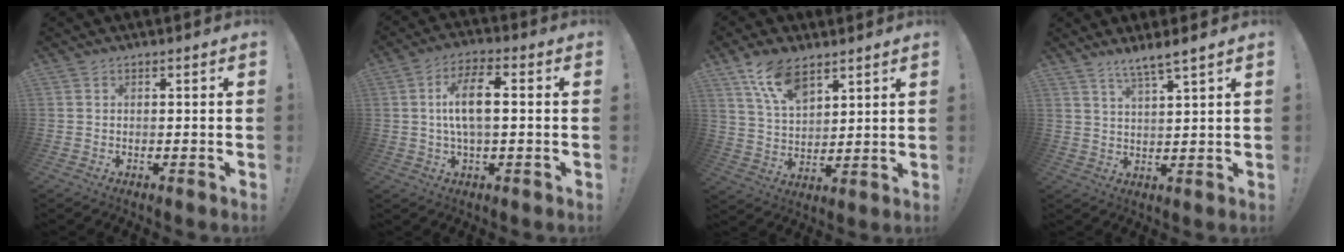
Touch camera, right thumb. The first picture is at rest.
{"total": 9.8, "force": [0.8, 3.6, 9.1], "torque": [-0.161, 0.003, 0.010]}
{"total": 11.5, "force": [7.9, 5.2, 6.5], "torque": [-0.117, -0.040, 0.148]}
{"total": 4.9, "force": [3.9, -0.5, 2.8], "torque": [-0.051, -0.025, 0.066]}